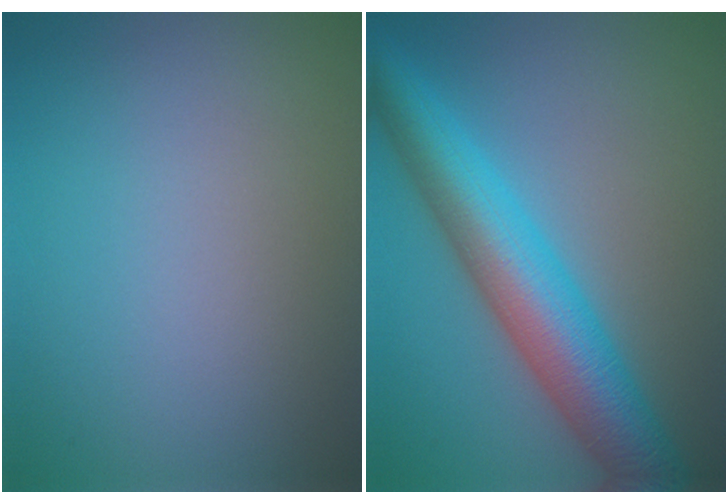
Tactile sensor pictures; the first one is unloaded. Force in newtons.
{"total": 8.9, "press": 8.9, "slide": 0.2}